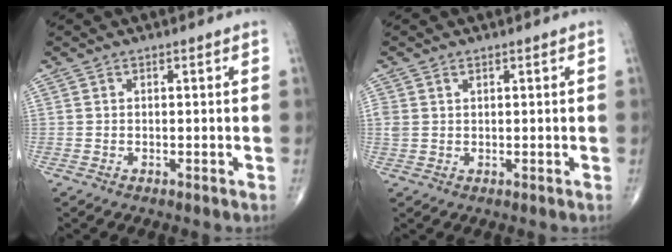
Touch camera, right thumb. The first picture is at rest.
{"total": 1.9, "force": [0.7, 1.4, 1.1], "torque": [-0.031, 0.004, 0.020]}